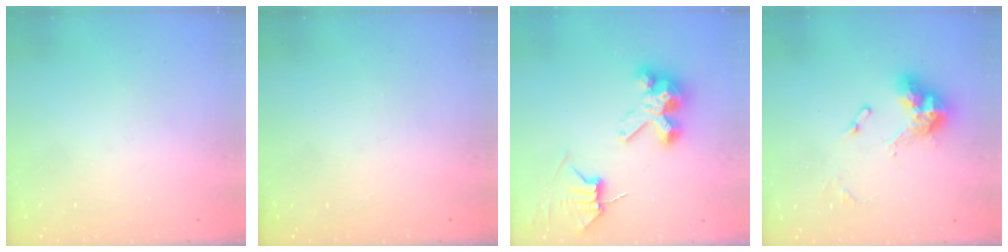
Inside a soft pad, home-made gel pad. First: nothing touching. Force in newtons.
{"total": 0.0}
{"total": 7.6, "press": 7.6, "slide": 0.8}
{"total": 11.5, "press": 11.4, "slide": 1.4}